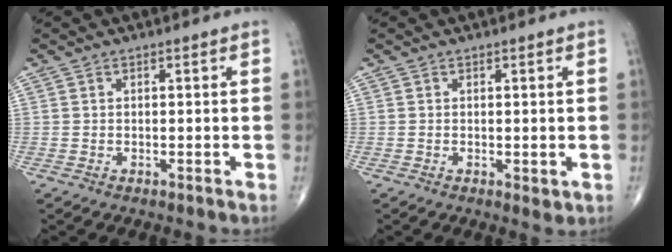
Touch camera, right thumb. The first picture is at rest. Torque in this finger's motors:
{"motor_torque": [-0.27, 0.11, -0.27, -0.13, -0.02]}